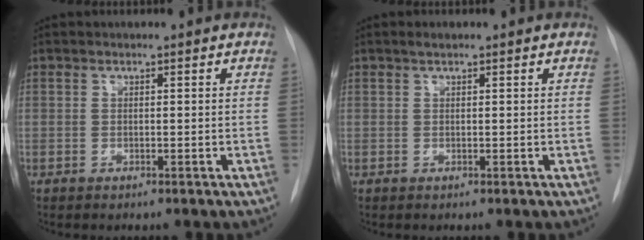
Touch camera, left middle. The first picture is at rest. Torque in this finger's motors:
{"motor_torque": [0.15, -0.12, -0.01, 0.00]}